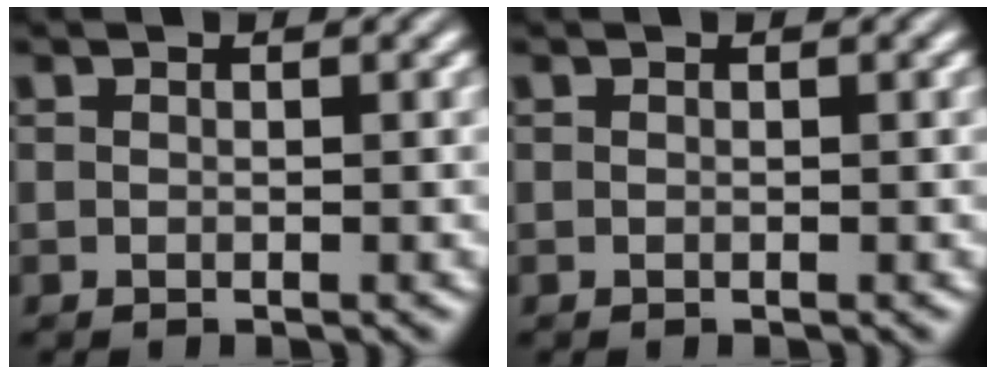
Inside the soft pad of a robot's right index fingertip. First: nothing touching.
{"total": 0.0}